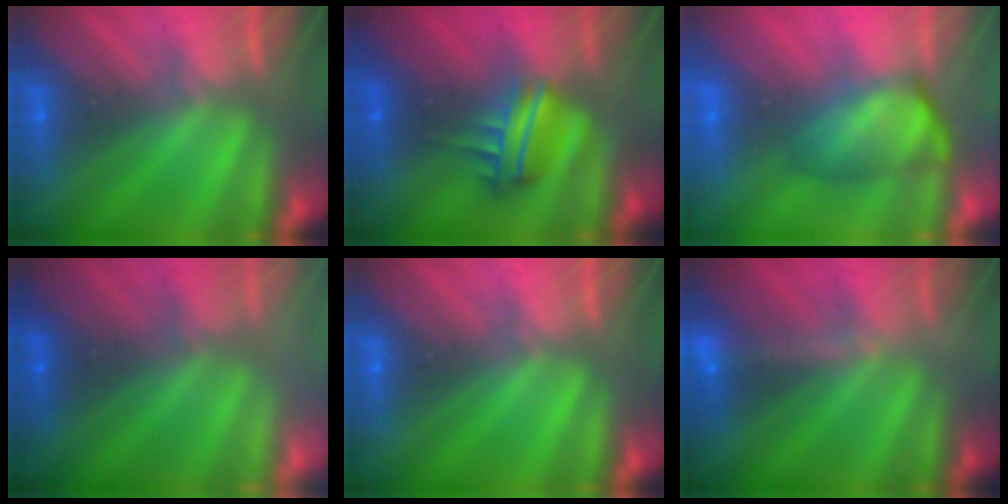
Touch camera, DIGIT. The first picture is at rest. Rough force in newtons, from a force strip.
{"total": 4.6}
{"total": 4.5}
{"total": 2.9}
{"total": 0.0}
{"total": 3.2}